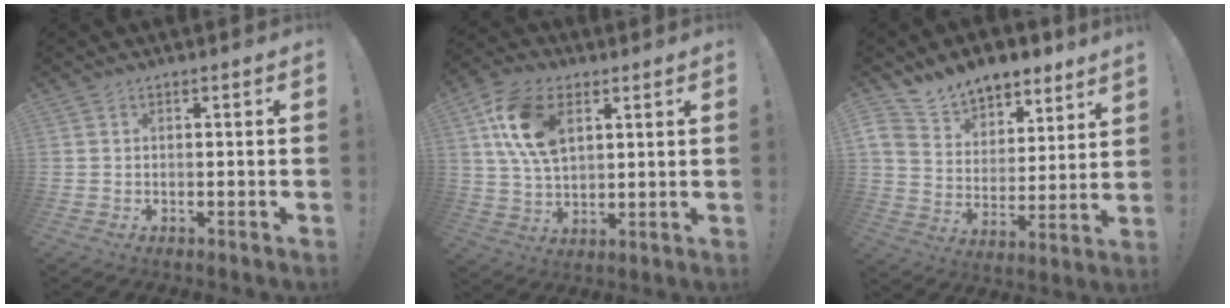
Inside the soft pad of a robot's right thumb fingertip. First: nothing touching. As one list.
[{"total": 16.0, "force": [6.2, 10.3, 10.5], "torque": [-0.200, -0.009, 0.118]}, {"total": 11.9, "force": [10.1, 5.7, 2.6], "torque": [-0.054, -0.074, 0.192]}]